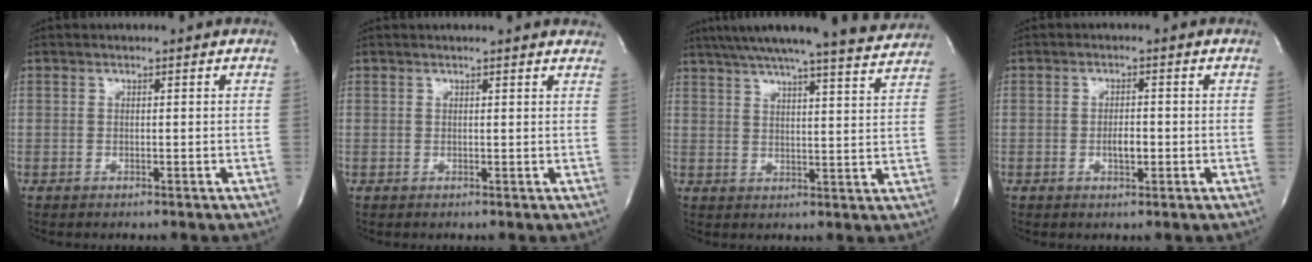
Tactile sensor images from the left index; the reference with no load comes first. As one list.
[{"total": 7.7, "force": [7.3, 0.9, 2.3], "torque": [-0.020, 0.007, 0.061]}, {"total": 19.1, "force": [17.4, 0.5, 7.9], "torque": [-0.122, -0.017, 0.221]}, {"total": 2.4, "force": [-0.7, 0.9, 2.1], "torque": [-0.038, 0.001, -0.008]}]